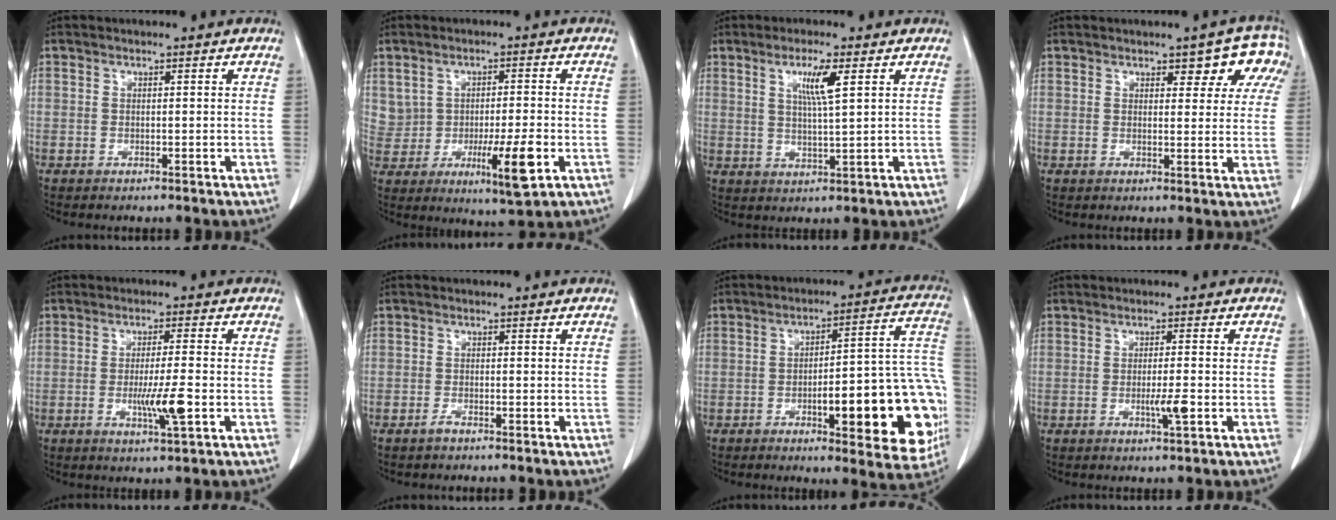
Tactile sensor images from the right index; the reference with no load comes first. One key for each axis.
{"total": 10.8, "fx": -1.4, "fy": 3.7, "fz": 10.0, "tx": -0.166, "ty": -0.005, "tz": -0.007}
{"total": 5.3, "fx": 2.2, "fy": 0.0, "fz": 4.7, "tx": -0.085, "ty": -0.002, "tz": 0.038}
{"total": 6.6, "fx": 4.2, "fy": 3.2, "fz": 4.0, "tx": -0.030, "ty": 0.002, "tz": 0.035}
{"total": 6.1, "fx": -1.5, "fy": 0.0, "fz": 5.9, "tx": -0.103, "ty": -0.012, "tz": -0.025}
{"total": 0.8, "fx": -0.7, "fy": 0.1, "fz": 0.4, "tx": -0.004, "ty": 0.002, "tz": -0.017}
{"total": 21.2, "fx": -5.8, "fy": 4.7, "fz": 19.8, "tx": -0.166, "ty": 0.033, "tz": -0.060}
{"total": 3.2, "fx": -0.9, "fy": 0.1, "fz": 3.1, "tx": -0.051, "ty": -0.004, "tz": -0.015}